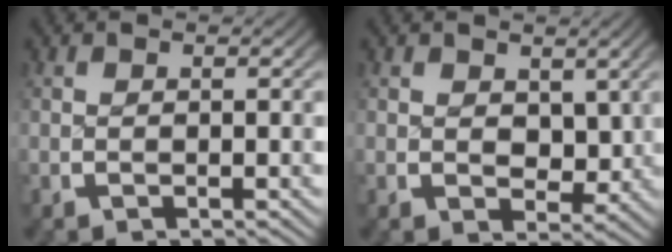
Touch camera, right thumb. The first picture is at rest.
{"total": 2.6, "force": [1.1, 1.8, 1.5], "torque": [-0.022, -0.020, 0.030]}